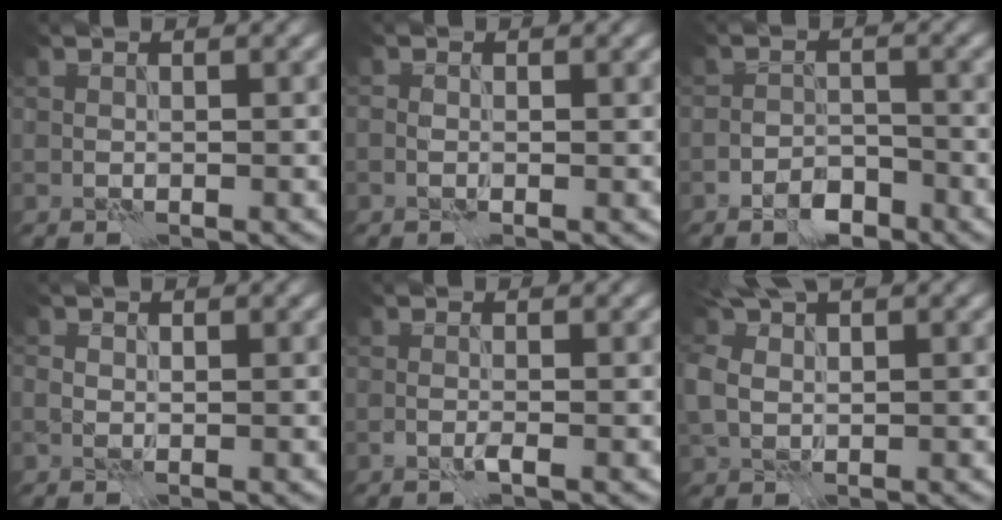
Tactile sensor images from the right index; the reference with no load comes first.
{"total": 0.5, "force": [-0.1, 0.3, 0.4], "torque": [-0.007, 0.000, -0.002]}
{"total": 2.8, "force": [-2.2, 1.2, 1.2], "torque": [-0.016, 0.004, -0.041]}
{"total": 0.6, "force": [0.1, 0.4, 0.4], "torque": [-0.009, -0.002, 0.002]}
{"total": 0.6, "force": [-0.4, -0.3, 0.4], "torque": [-0.012, 0.001, -0.008]}
{"total": 4.4, "force": [1.9, 2.6, 3.1], "torque": [-0.075, 0.010, 0.034]}